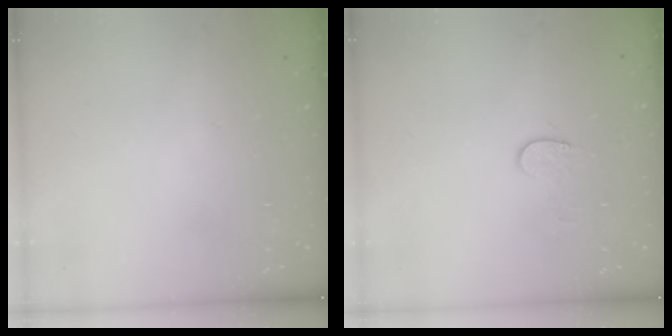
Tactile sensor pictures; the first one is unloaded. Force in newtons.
{"total": 5.4, "press": 5.4, "slide": 0.5}